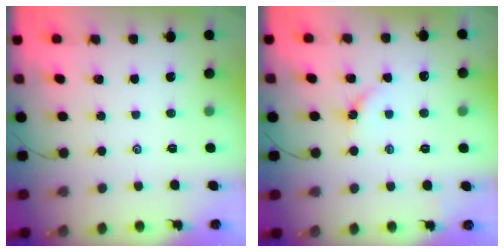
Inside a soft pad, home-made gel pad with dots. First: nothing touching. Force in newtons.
{"total": 2.7, "press": 2.6, "slide": 0.6}